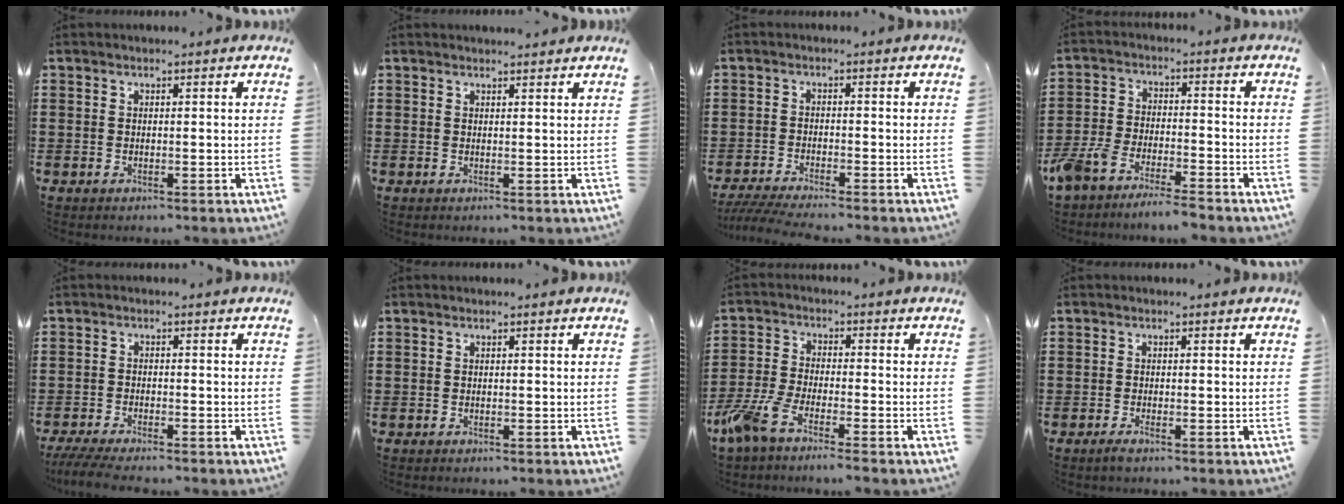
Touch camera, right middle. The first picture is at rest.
{"total": 0.9, "force": [0.9, 0.0, 0.1], "torque": [0.003, -0.004, 0.015]}
{"total": 3.3, "force": [-3.1, -0.1, 1.3], "torque": [-0.035, -0.011, -0.065]}
{"total": 6.2, "force": [-5.9, 0.5, 2.0], "torque": [-0.057, -0.006, -0.119]}
{"total": 3.3, "force": [-3.1, 0.1, 1.3], "torque": [-0.036, -0.010, -0.065]}
{"total": 0.0}
{"total": 6.0, "force": [-4.6, 0.9, 3.7], "torque": [-0.103, -0.016, -0.094]}
{"total": 1.1, "force": [-0.7, 0.1, 0.9], "torque": [-0.015, -0.003, -0.013]}